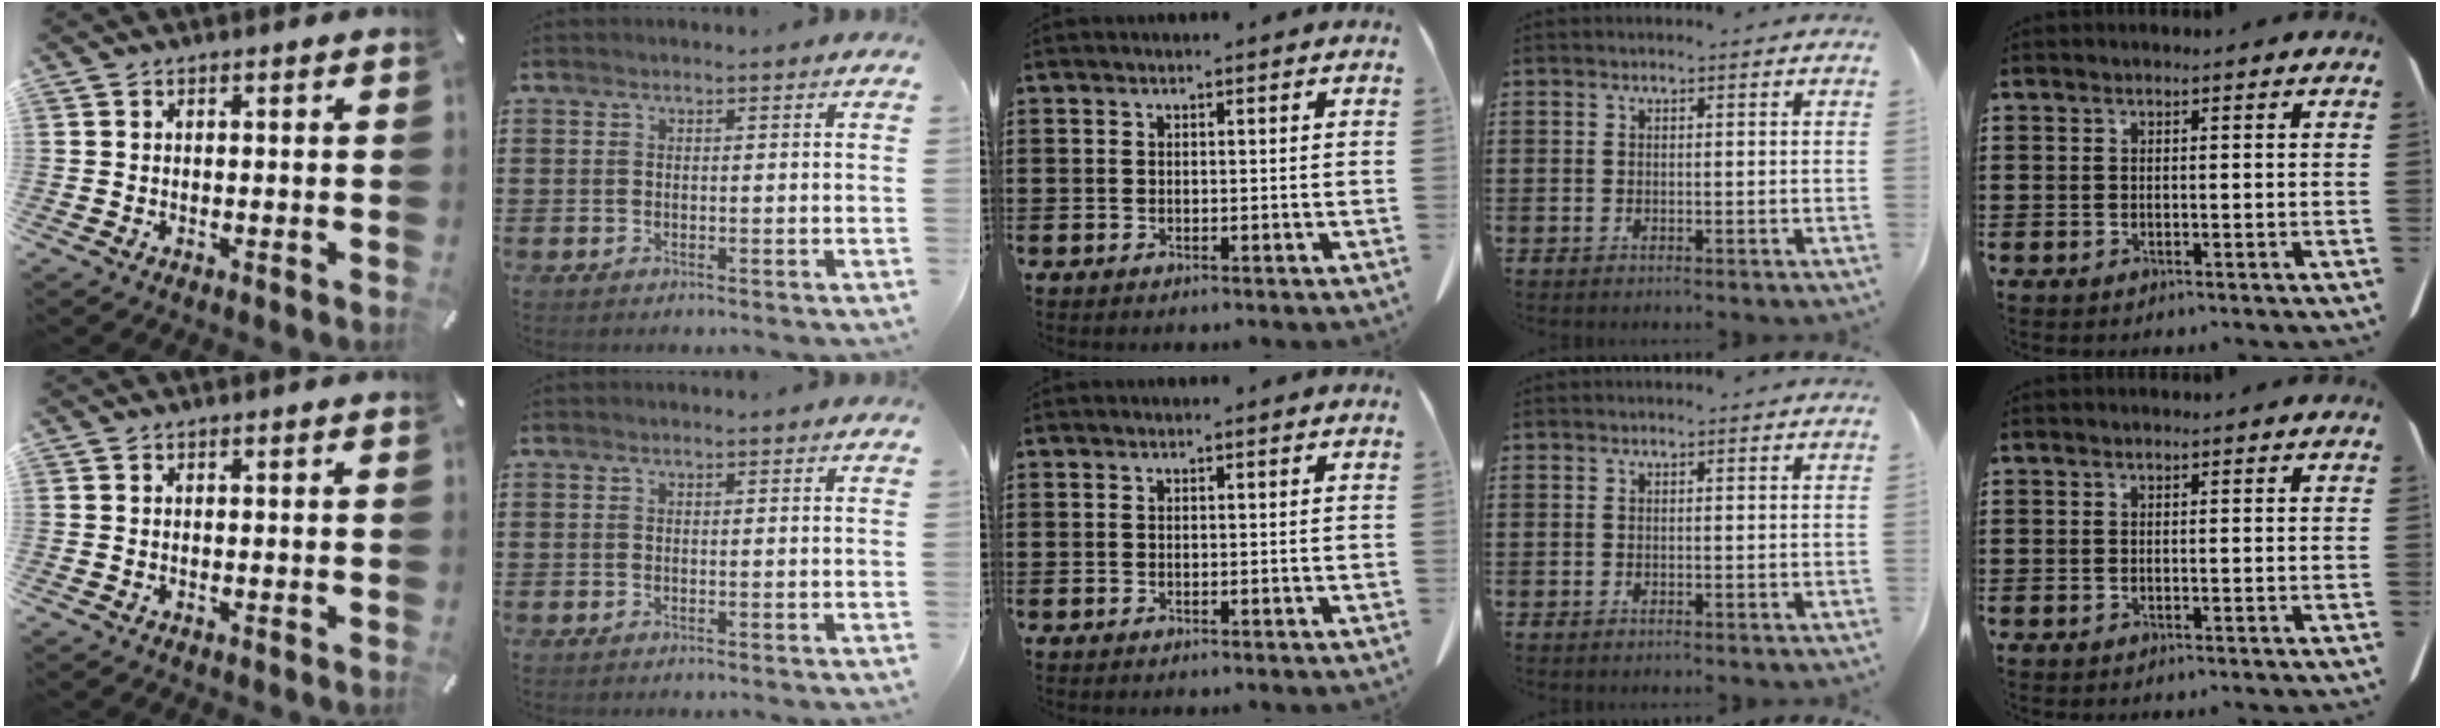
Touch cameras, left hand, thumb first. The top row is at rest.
{}